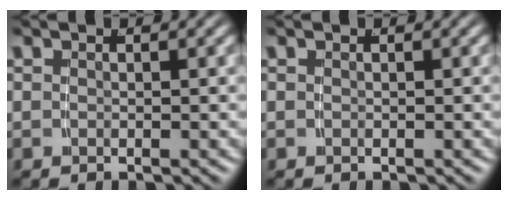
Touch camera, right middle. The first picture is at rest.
{"total": 0.0}